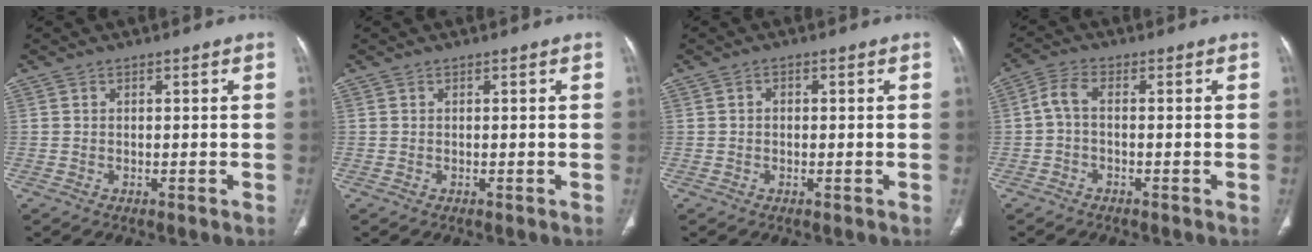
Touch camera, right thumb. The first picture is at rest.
{"total": 0.0}
{"total": 1.1, "force": [0.1, 0.8, 0.7], "torque": [-0.007, 0.005, -0.001]}
{"total": 3.6, "force": [-0.6, 1.6, 3.2], "torque": [-0.068, 0.013, -0.020]}